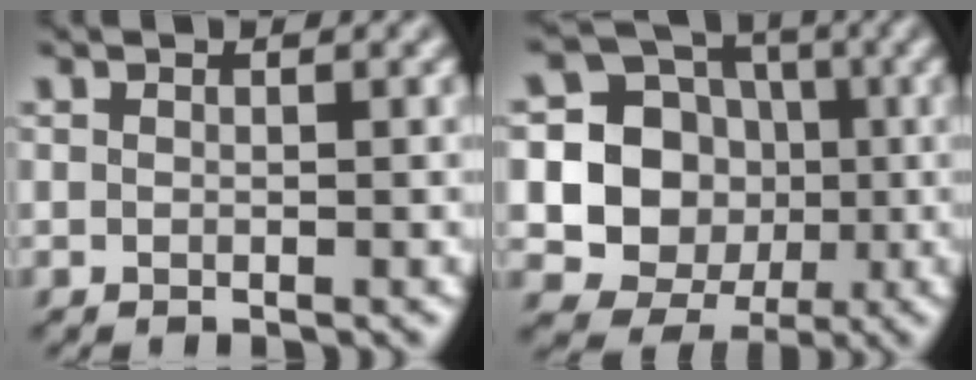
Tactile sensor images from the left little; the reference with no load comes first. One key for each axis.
{"total": 10.2, "fx": -0.9, "fy": 9.4, "fz": 3.6, "tx": -0.071, "ty": 0.006, "tz": -0.038}